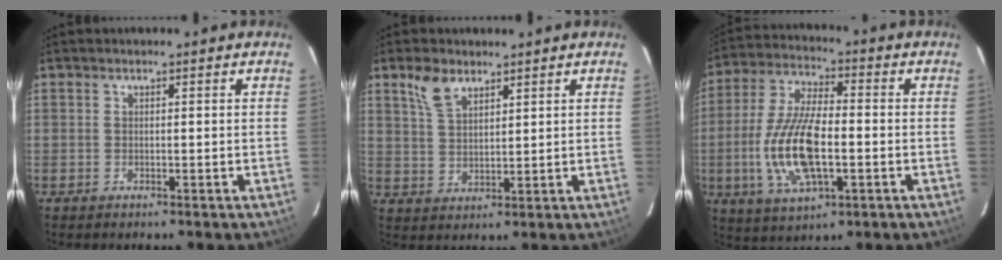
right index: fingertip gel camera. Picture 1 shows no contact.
{"total": 5.8, "force": [3.8, 2.9, 3.2], "torque": [-0.063, 0.010, 0.079]}
{"total": 15.4, "force": [-3.1, 6.2, 13.8], "torque": [-0.289, -0.004, -0.057]}